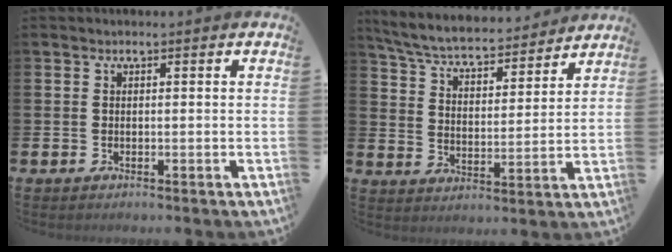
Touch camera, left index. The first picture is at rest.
{"total": 6.3, "force": [5.9, 1.1, 1.8], "torque": [-0.066, -0.046, 0.098]}